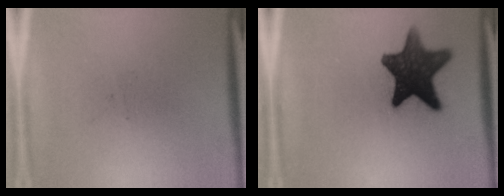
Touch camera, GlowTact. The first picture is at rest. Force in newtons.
{"total": 13.2}